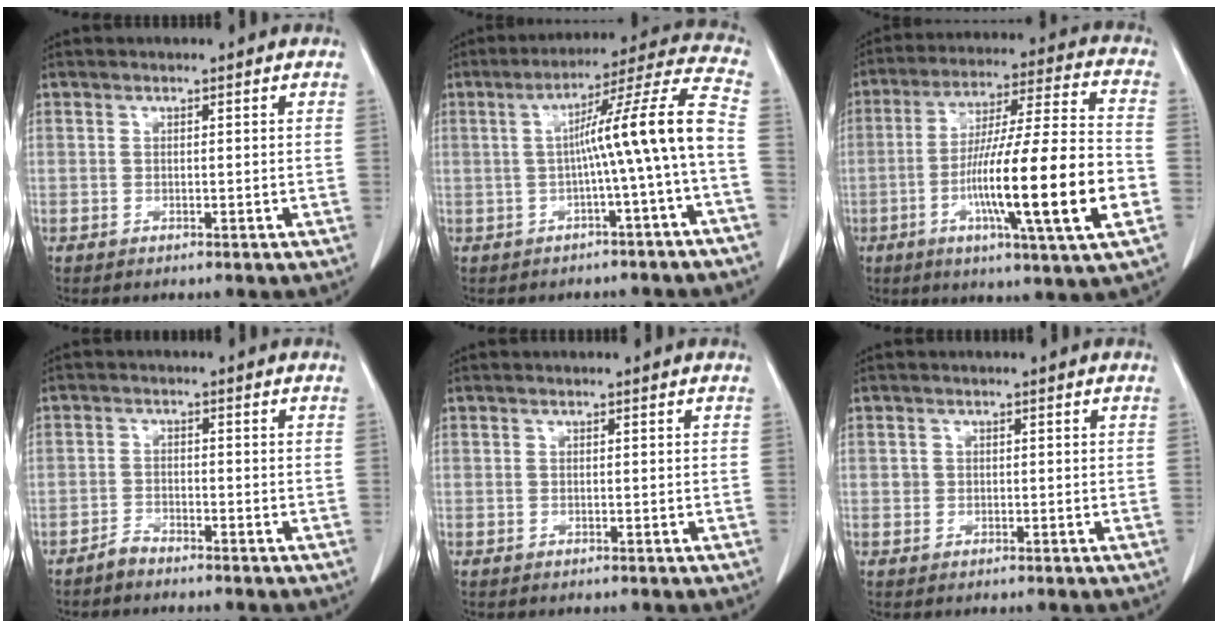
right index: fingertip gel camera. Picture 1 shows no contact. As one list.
[{"total": 11.4, "force": [-1.7, -1.7, 11.1], "torque": [-0.160, 0.026, -0.027]}, {"total": 20.4, "force": [-5.5, 0.3, 19.6], "torque": [-0.319, -0.009, -0.091]}, {"total": 1.8, "force": [-1.7, 0.1, 0.3], "torque": [-0.006, -0.003, -0.033]}, {"total": 0.0}, {"total": 0.7, "force": [0.1, 0.7, 0.1], "torque": [0.005, 0.006, 0.002]}]